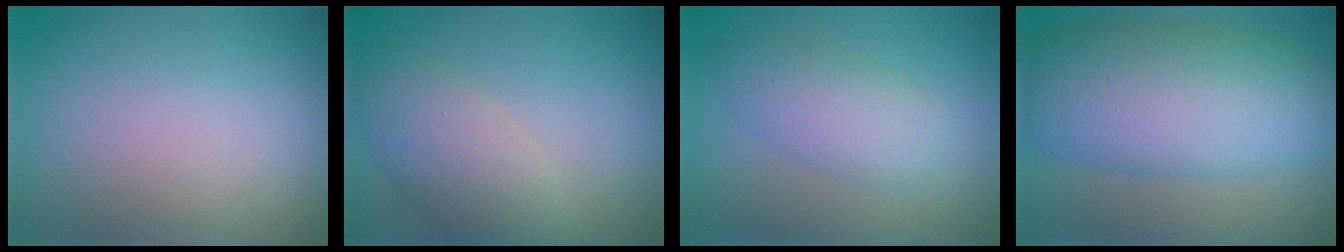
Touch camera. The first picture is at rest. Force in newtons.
{"total": 4.7, "press": 4.7, "slide": 0.4}
{"total": 3.7, "press": 3.7, "slide": 0.2}
{"total": 10.1, "press": 10.1, "slide": 0.3}